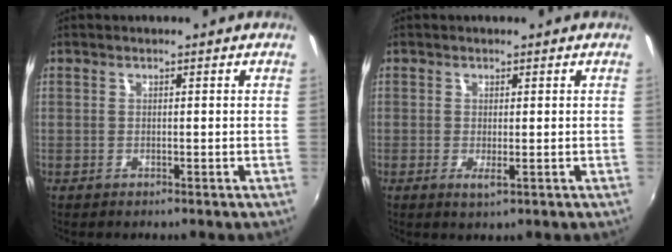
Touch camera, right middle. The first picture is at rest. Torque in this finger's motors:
{"motor_torque": [0.98, -1.17, -0.18, -0.02]}